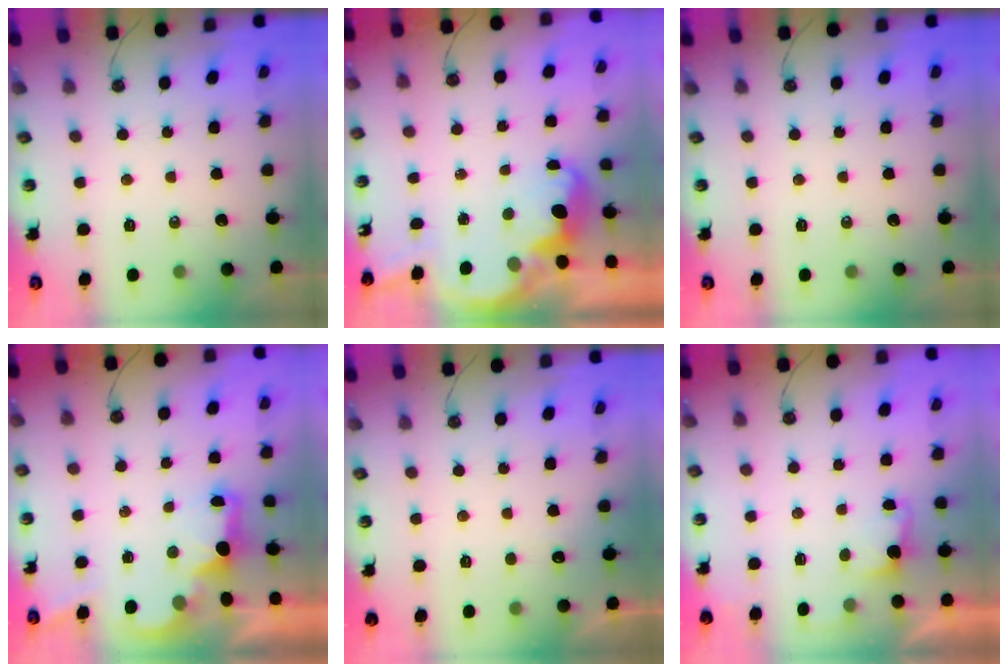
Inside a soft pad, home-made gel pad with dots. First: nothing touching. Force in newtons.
{"total": 4.7, "press": 4.7, "slide": 0.5}
{"total": 0.0}
{"total": 2.3, "press": 2.2, "slide": 0.8}
{"total": 3.1, "press": 2.9, "slide": 1.0}
{"total": 1.4, "press": 1.1, "slide": 0.9}